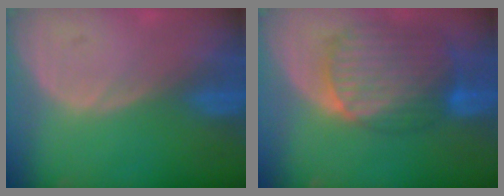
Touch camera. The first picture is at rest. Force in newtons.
{"total": 10.7, "press": 9.1, "slide": 5.5}